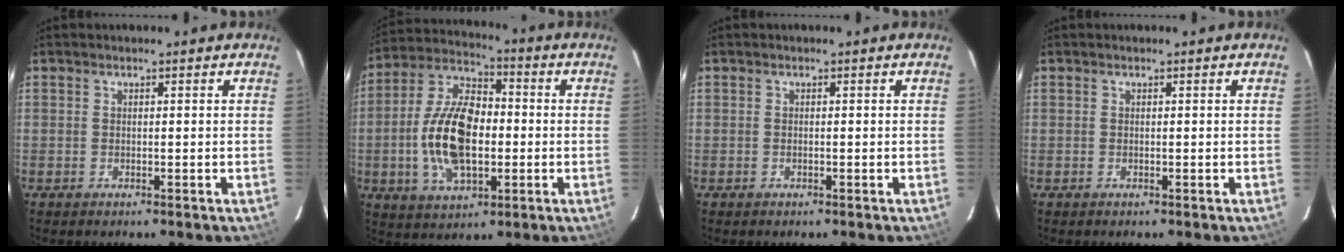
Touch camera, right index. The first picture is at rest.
{"total": 16.1, "force": [-2.2, 8.5, 13.5], "torque": [-0.272, 0.011, -0.039]}
{"total": 0.0}
{"total": 0.0}